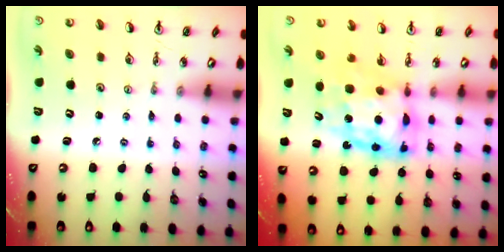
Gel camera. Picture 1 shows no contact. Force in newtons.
{"total": 12.5, "press": 12.4, "slide": 1.3}